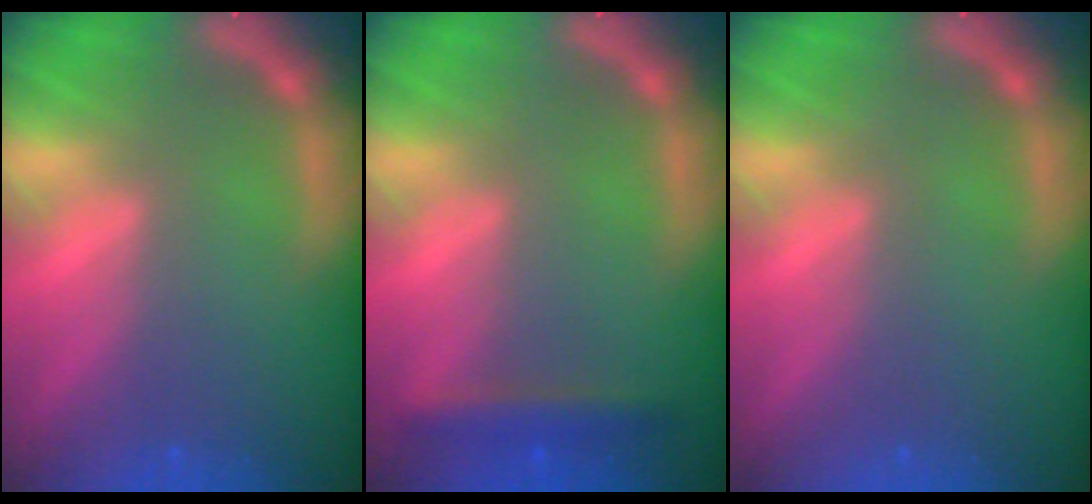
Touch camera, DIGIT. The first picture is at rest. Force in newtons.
{"total": 2.4}
{"total": 0.0}